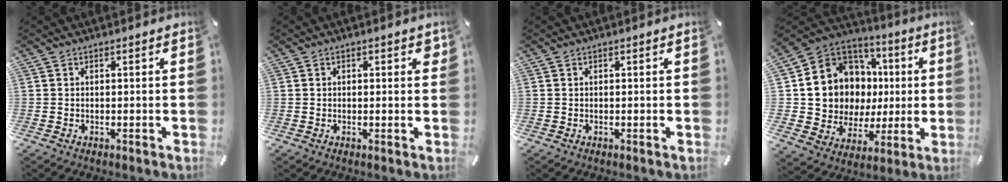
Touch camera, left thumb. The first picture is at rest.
{"total": 1.4, "force": [0.4, 1.0, 0.9], "torque": [-0.002, 0.001, 0.001]}
{"total": 0.0}
{"total": 12.2, "force": [1.8, 11.6, 3.2], "torque": [-0.053, -0.040, 0.054]}